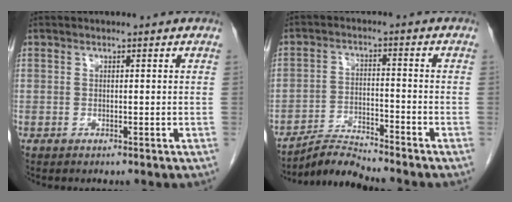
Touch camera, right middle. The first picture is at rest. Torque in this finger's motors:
{"motor_torque": [-0.15, -0.28, -0.04, 0.02]}